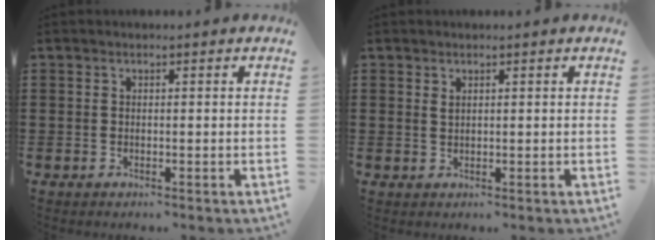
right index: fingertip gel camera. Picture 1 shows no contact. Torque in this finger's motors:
{"motor_torque": [-0.17, -0.15, -0.33, -0.21]}